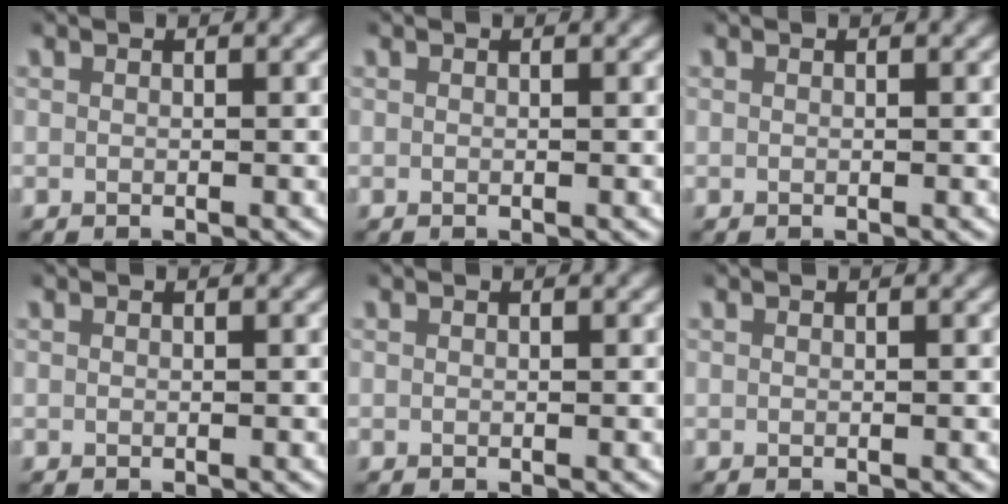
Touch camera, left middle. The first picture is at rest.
{"total": 0.0}
{"total": 0.0}
{"total": 0.0}
{"total": 0.0}
{"total": 0.0}